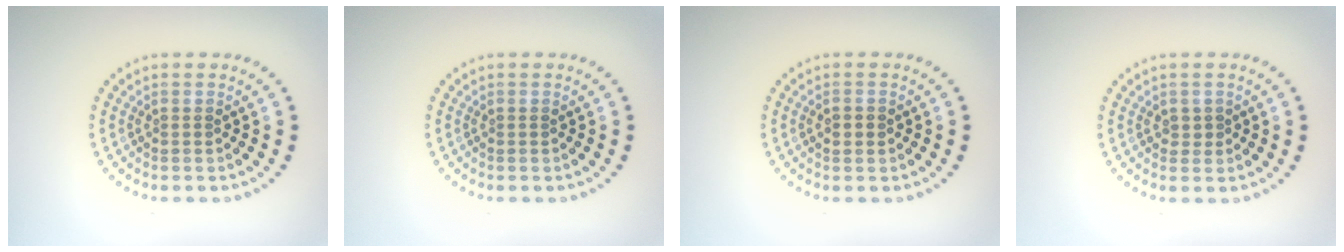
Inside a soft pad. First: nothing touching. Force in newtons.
{"total": 0.0}
{"total": 1.6, "press": 1.6, "slide": 0.1}
{"total": 0.6, "press": 0.5, "slide": 0.3}